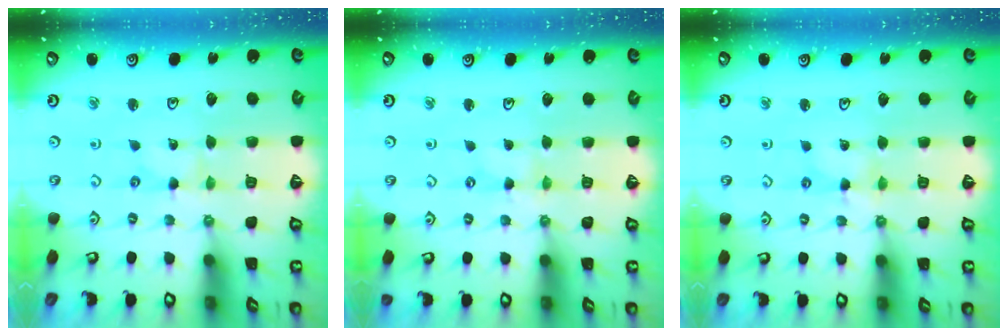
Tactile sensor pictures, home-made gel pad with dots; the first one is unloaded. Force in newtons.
{"total": 0.0}
{"total": 1.6, "press": 1.5, "slide": 0.2}